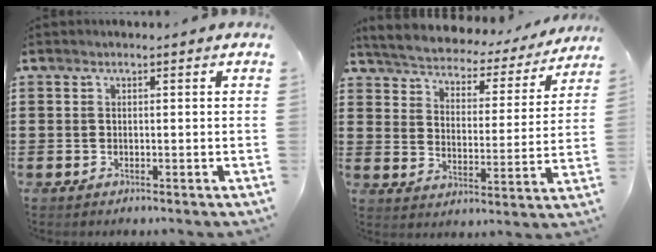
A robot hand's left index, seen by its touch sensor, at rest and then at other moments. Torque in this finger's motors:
{"motor_torque": [1.52, -0.62, 0.50, 0.14]}